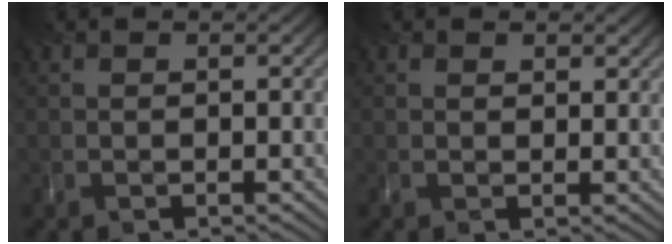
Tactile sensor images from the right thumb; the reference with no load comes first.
{"total": 1.7, "force": [1.3, 0.8, 0.8], "torque": [-0.016, -0.004, 0.025]}